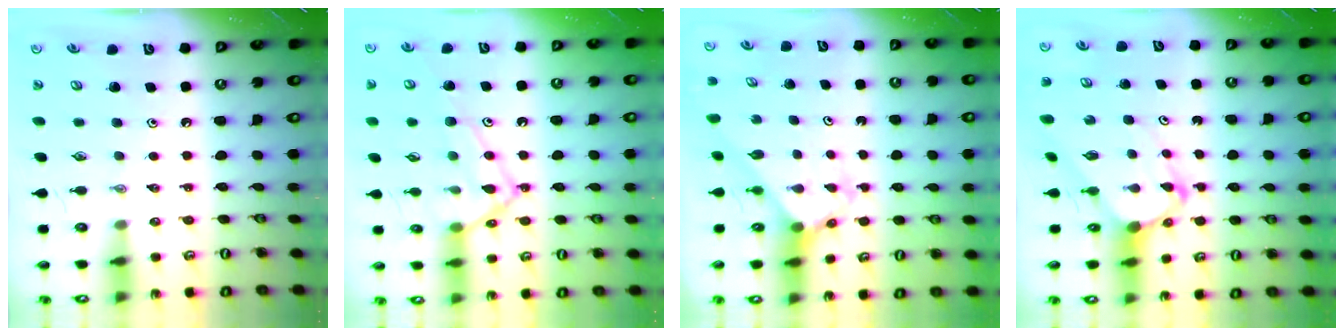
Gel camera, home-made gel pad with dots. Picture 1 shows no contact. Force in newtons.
{"total": 15.3, "press": 15.3, "slide": 1.1}
{"total": 2.6, "press": 2.6, "slide": 0.2}
{"total": 4.4, "press": 4.3, "slide": 0.4}